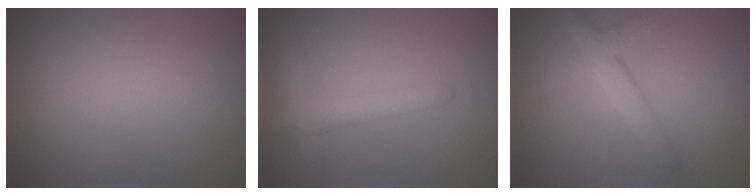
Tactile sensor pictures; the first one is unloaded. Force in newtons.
{"total": 3.1, "press": 3.1, "slide": 0.3}
{"total": 3.2, "press": 3.2, "slide": 0.1}